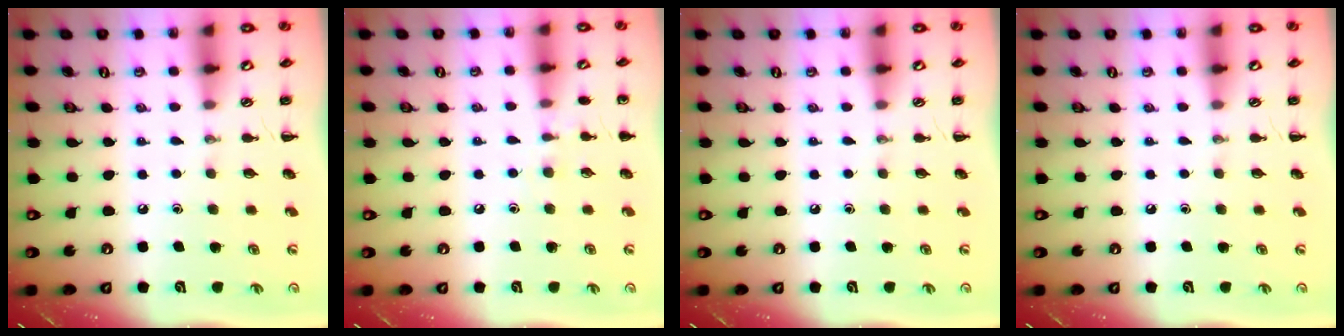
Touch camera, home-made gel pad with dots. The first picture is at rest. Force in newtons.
{"total": 5.9, "press": 5.6, "slide": 1.9}
{"total": 0.0}
{"total": 0.0}